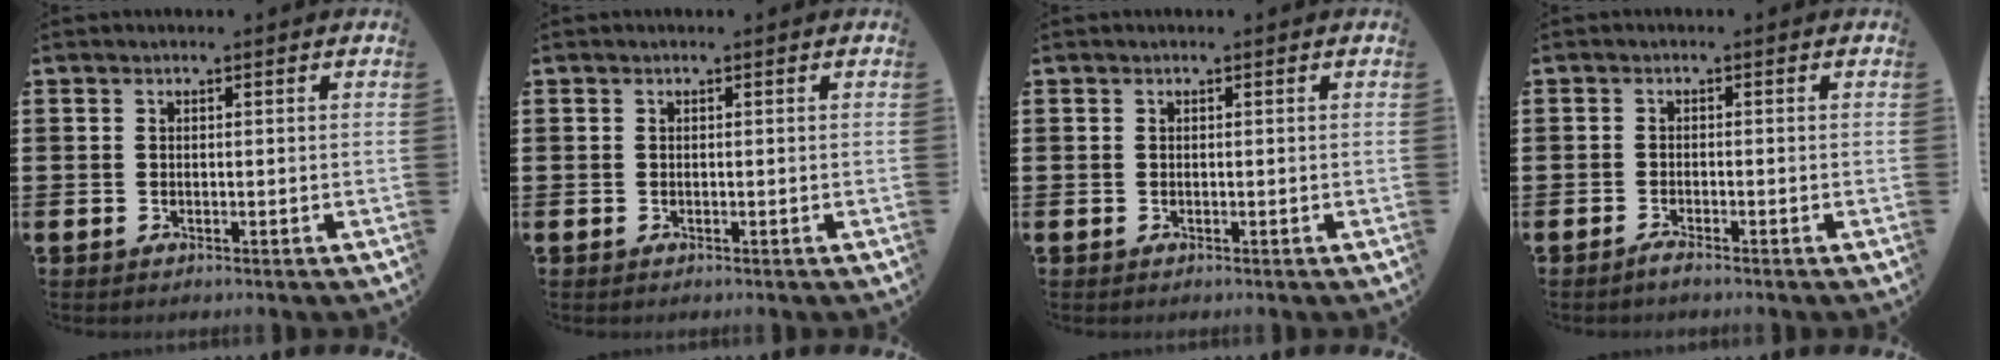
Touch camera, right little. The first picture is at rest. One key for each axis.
{"total": 0.0}
{"total": 0.0}
{"total": 1.0, "fx": -0.8, "fy": 0.0, "fz": 0.6, "tx": -0.011, "ty": -0.003, "tz": -0.014}